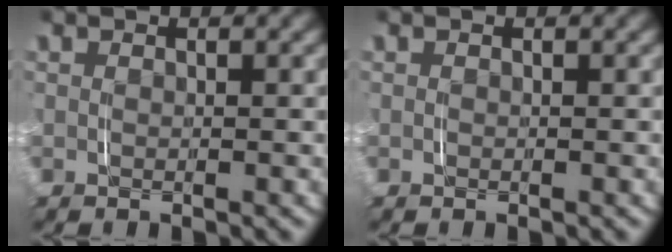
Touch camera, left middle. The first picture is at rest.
{"total": 0.0}